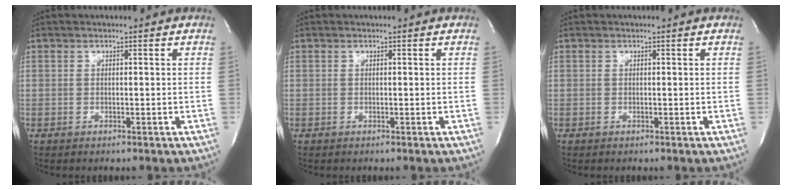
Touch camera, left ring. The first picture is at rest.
{"total": 0.0}
{"total": 0.0}